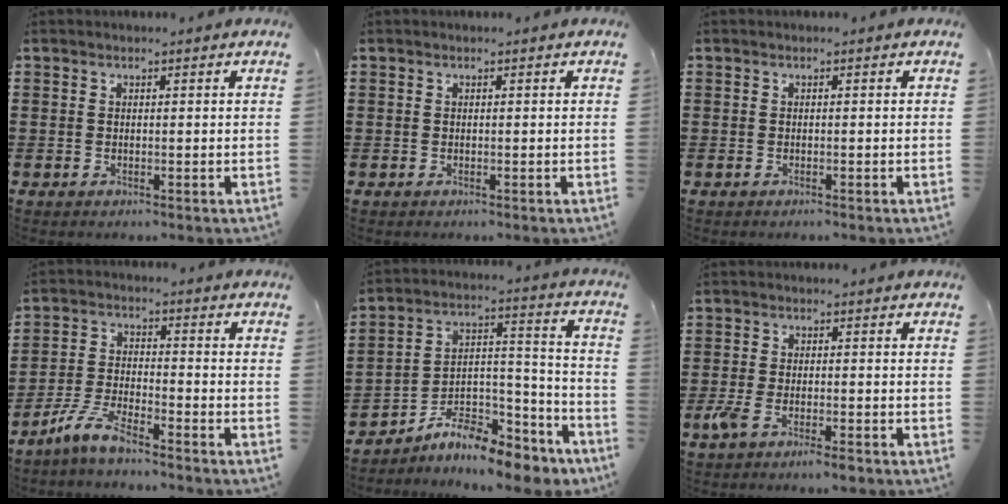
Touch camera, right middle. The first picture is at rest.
{"total": 0.0}
{"total": 0.0}
{"total": 6.4, "force": [-5.4, 0.7, 3.5], "torque": [-0.090, -0.008, -0.109]}
{"total": 8.8, "force": [-7.9, 2.2, 3.3], "torque": [-0.054, 0.016, -0.154]}
{"total": 4.0, "force": [-2.5, 0.8, 3.1], "torque": [-0.068, -0.006, -0.049]}